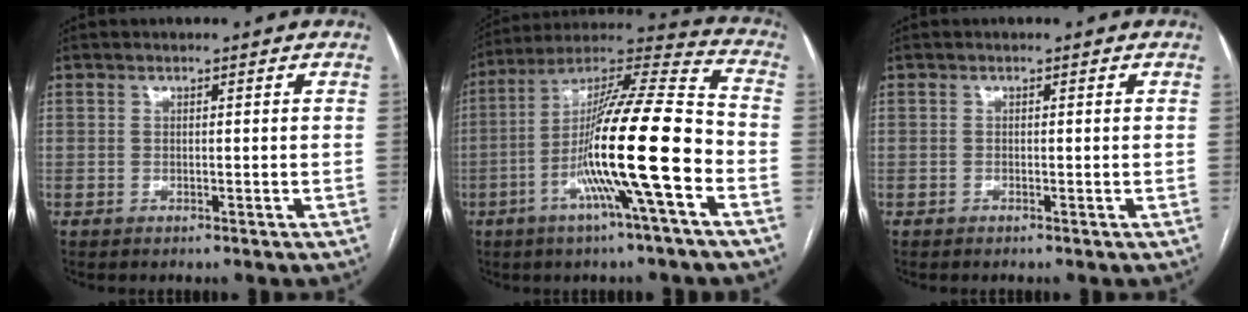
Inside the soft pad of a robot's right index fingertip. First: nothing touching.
{"total": 18.8, "force": [-5.7, -0.2, 17.9], "torque": [-0.318, 0.001, -0.108]}
{"total": 0.0}